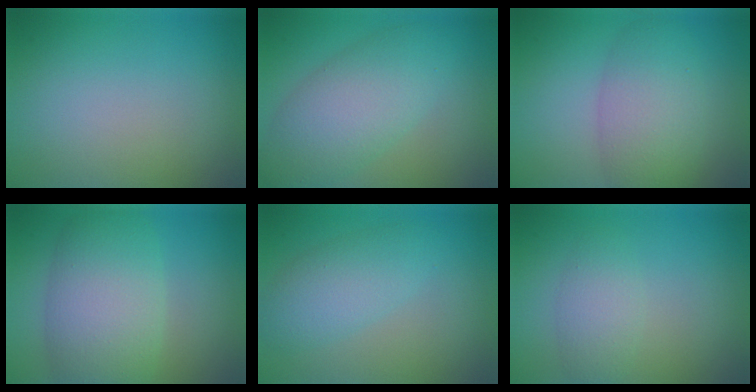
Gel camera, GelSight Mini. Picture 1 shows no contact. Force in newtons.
{"total": 6.7, "press": 6.7, "slide": 0.5}
{"total": 5.7, "press": 5.7, "slide": 0.3}
{"total": 8.1, "press": 8.1, "slide": 0.4}
{"total": 3.8, "press": 3.8, "slide": 0.2}
{"total": 2.4, "press": 2.4, "slide": 0.0}